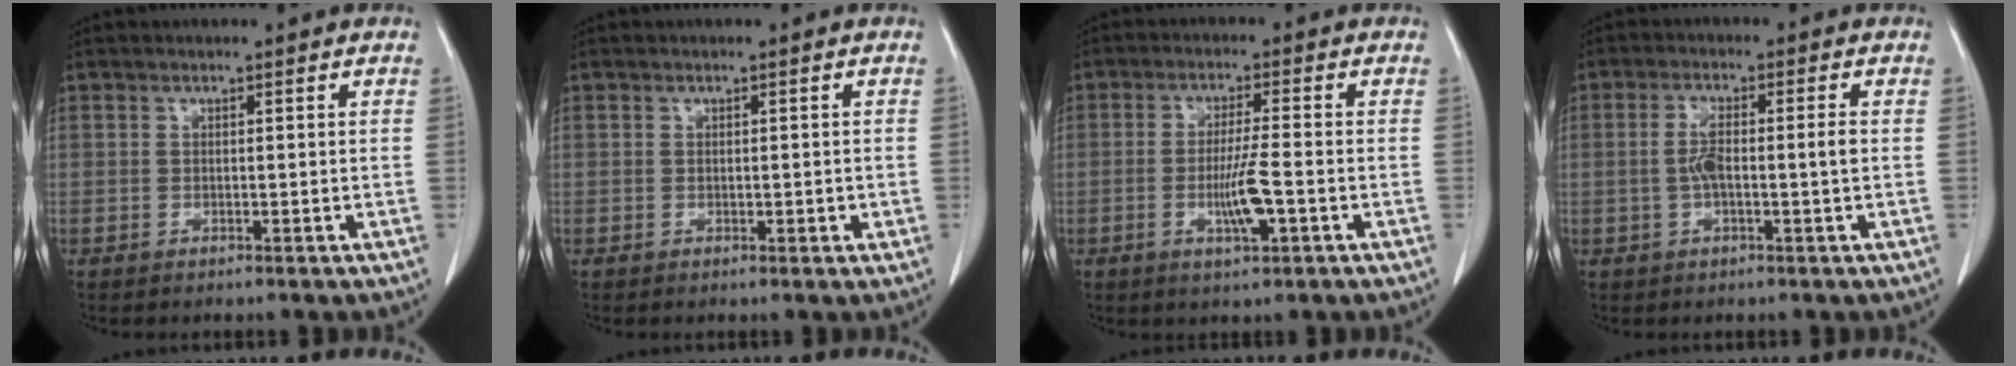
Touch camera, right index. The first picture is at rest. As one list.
[{"total": 1.1, "force": [-0.1, 0.5, 0.9], "torque": [-0.012, 0.002, 0.001]}, {"total": 6.0, "force": [-1.8, 0.0, 5.7], "torque": [-0.105, -0.010, -0.032]}, {"total": 4.9, "force": [-0.4, 0.4, 4.8], "torque": [-0.098, 0.007, -0.007]}]